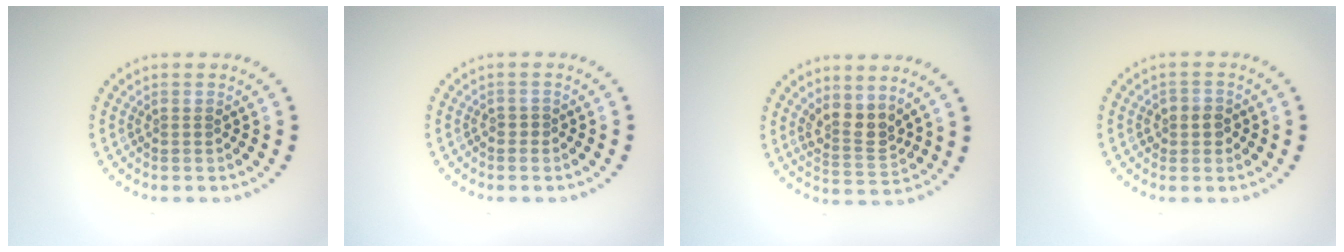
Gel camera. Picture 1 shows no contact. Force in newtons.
{"total": 0.6, "press": 0.3, "slide": 0.4}
{"total": 2.8, "press": 2.4, "slide": 1.4}
{"total": 1.9, "press": 1.8, "slide": 0.6}